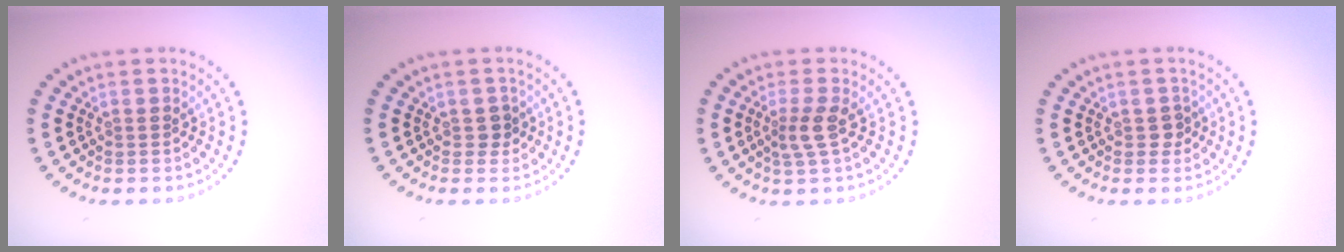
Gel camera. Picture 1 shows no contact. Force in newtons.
{"total": 1.0, "press": 0.9, "slide": 0.5}
{"total": 2.1, "press": 1.7, "slide": 1.3}
{"total": 1.1, "press": 1.0, "slide": 0.5}